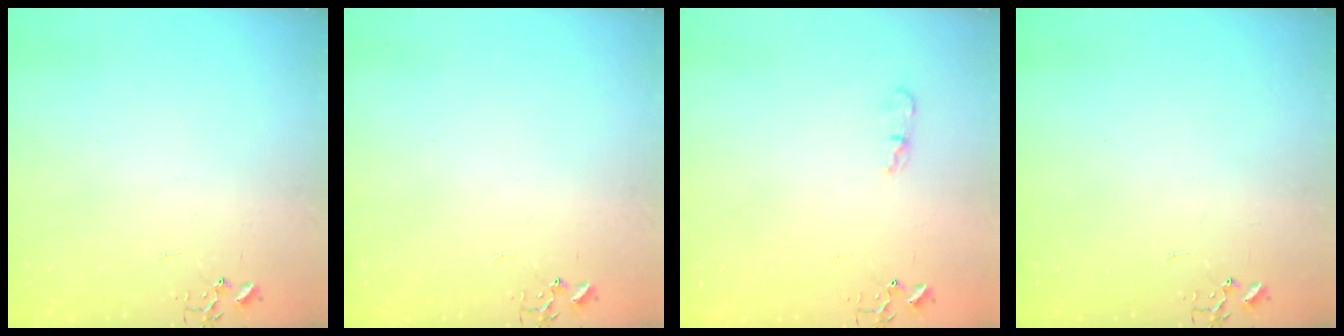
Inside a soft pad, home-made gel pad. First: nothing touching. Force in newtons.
{"total": 0.0}
{"total": 4.7, "press": 4.7, "slide": 0.7}
{"total": 0.0}